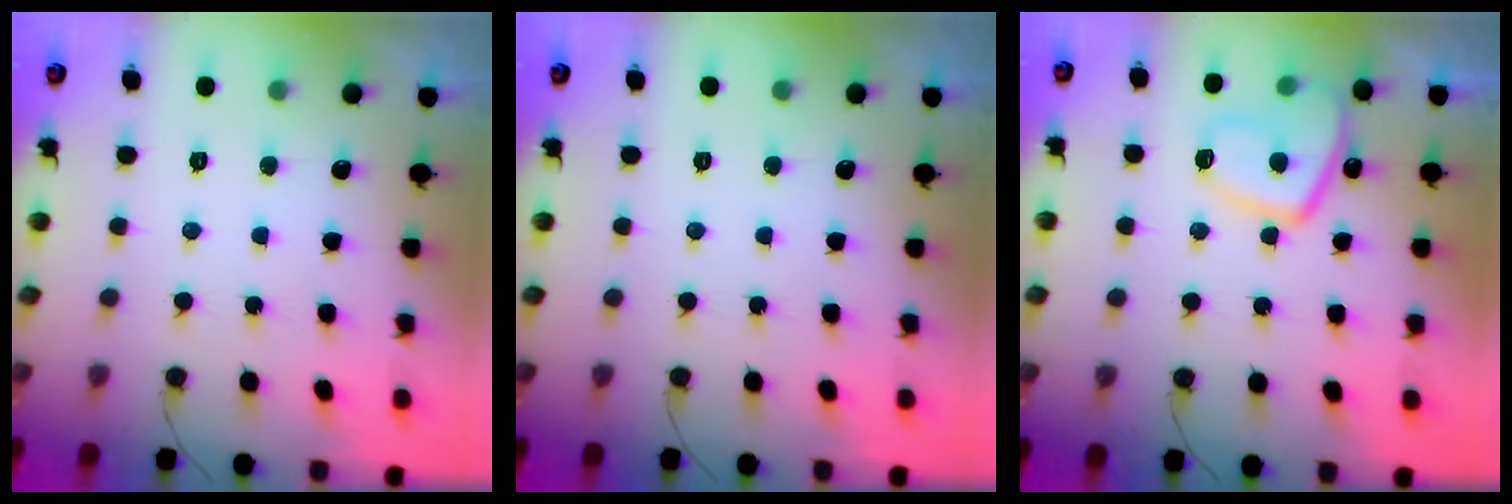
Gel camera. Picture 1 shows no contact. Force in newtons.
{"total": 0.0}
{"total": 11.0, "press": 10.9, "slide": 1.2}